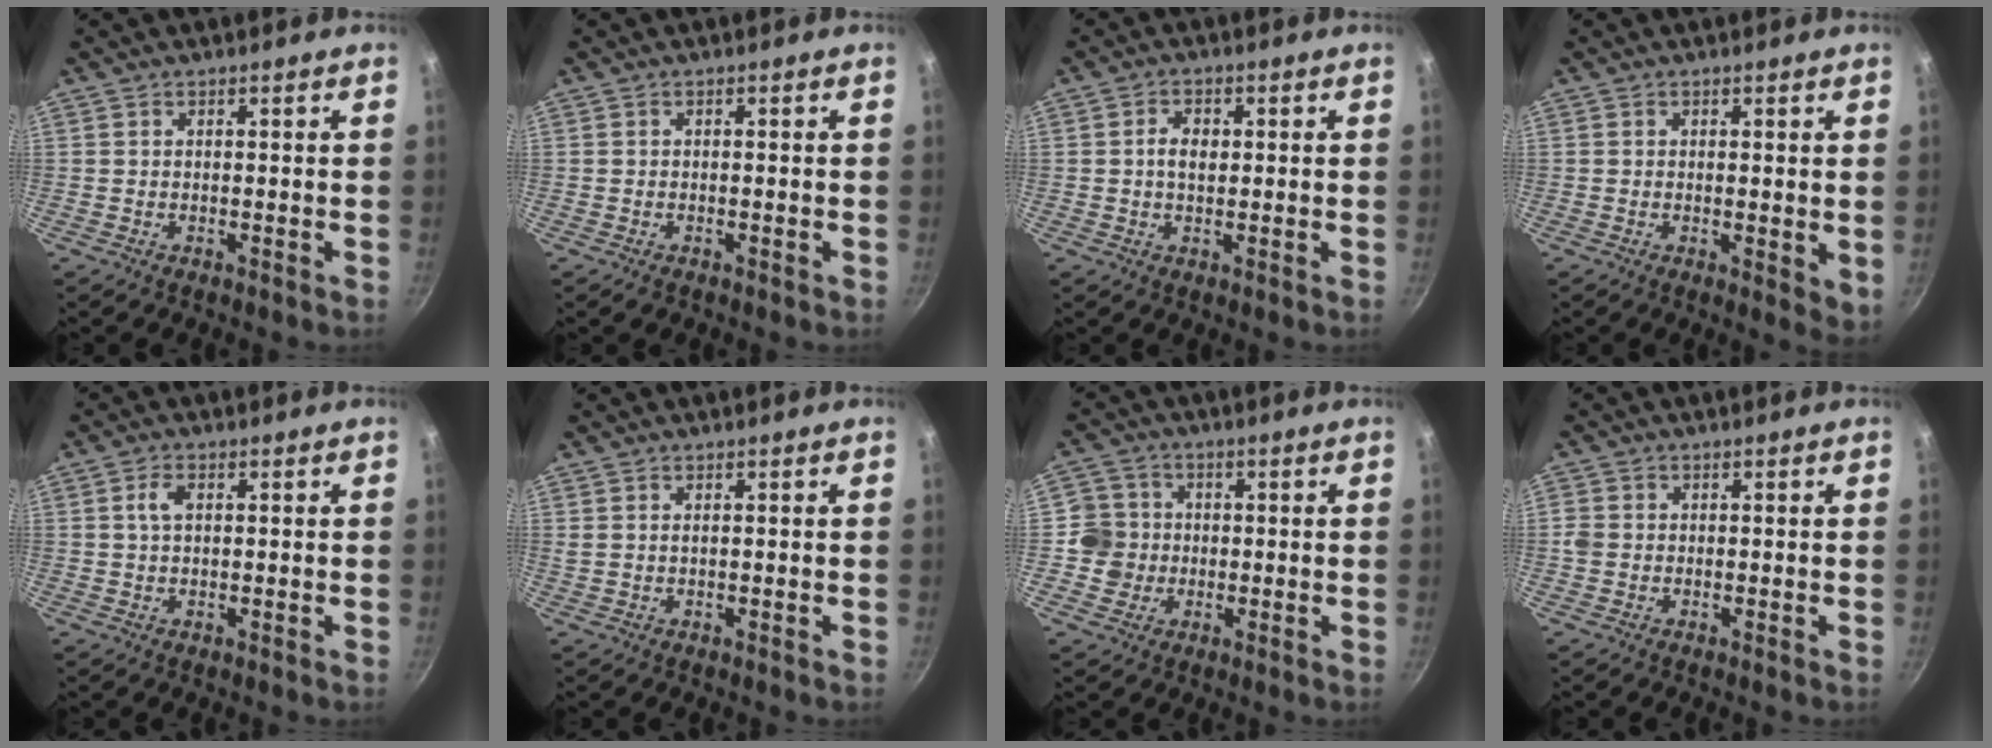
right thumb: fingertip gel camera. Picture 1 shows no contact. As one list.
[{"total": 1.1, "force": [-0.6, 0.7, 0.6], "torque": [-0.009, 0.005, -0.008]}, {"total": 3.5, "force": [0.3, 2.3, 2.6], "torque": [-0.041, 0.005, 0.004]}, {"total": 4.3, "force": [-0.1, 1.4, 4.0], "torque": [-0.055, -0.014, 0.000]}, {"total": 2.8, "force": [0.6, 1.7, 2.2], "torque": [-0.045, 0.005, 0.012]}, {"total": 0.8, "force": [0.4, 0.4, 0.6], "torque": [-0.017, 0.006, 0.011]}, {"total": 6.3, "force": [-0.6, 6.2, 0.9], "torque": [0.011, 0.012, -0.018]}, {"total": 1.9, "force": [-0.2, 1.6, 0.9], "torque": [-0.017, 0.002, -0.006]}]